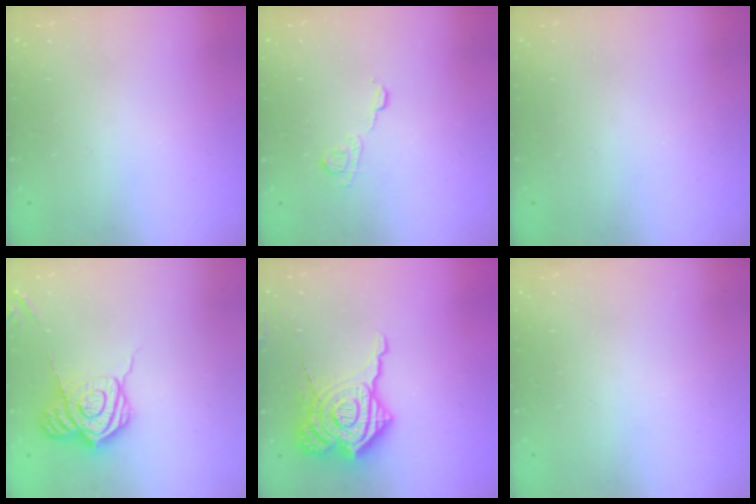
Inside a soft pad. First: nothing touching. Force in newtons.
{"total": 7.0, "press": 7.0, "slide": 0.4}
{"total": 0.0}
{"total": 14.2, "press": 14.1, "slide": 0.8}
{"total": 23.6, "press": 23.4, "slide": 2.7}
{"total": 0.0}